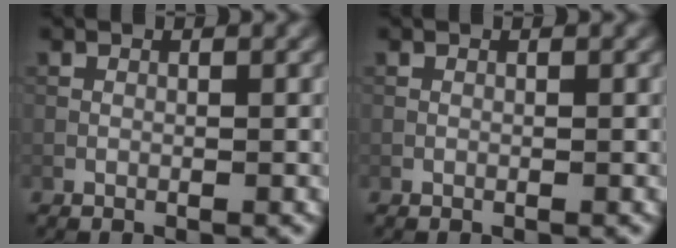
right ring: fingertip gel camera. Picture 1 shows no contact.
{"total": 0.0}